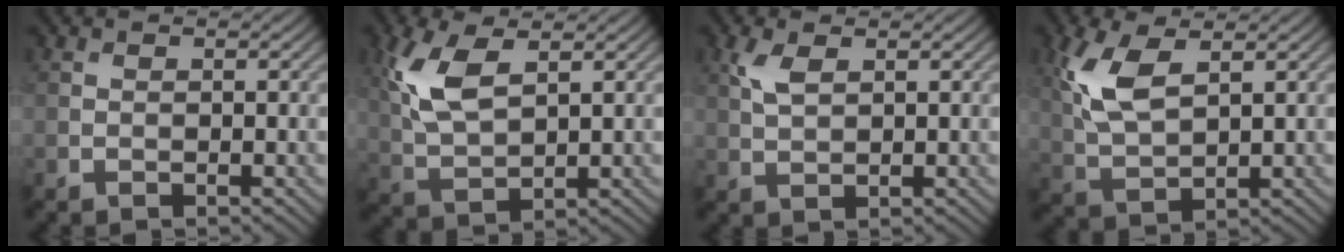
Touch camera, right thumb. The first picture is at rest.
{"total": 7.9, "force": [3.1, 3.7, 6.3], "torque": [-0.158, 0.006, 0.061]}
{"total": 2.9, "force": [1.4, 1.3, 2.2], "torque": [-0.059, 0.003, 0.030]}
{"total": 7.7, "force": [3.0, 3.5, 6.2], "torque": [-0.155, 0.005, 0.060]}